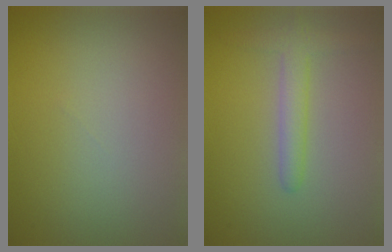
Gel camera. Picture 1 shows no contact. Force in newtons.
{"total": 2.6, "press": 2.6, "slide": 0.2}